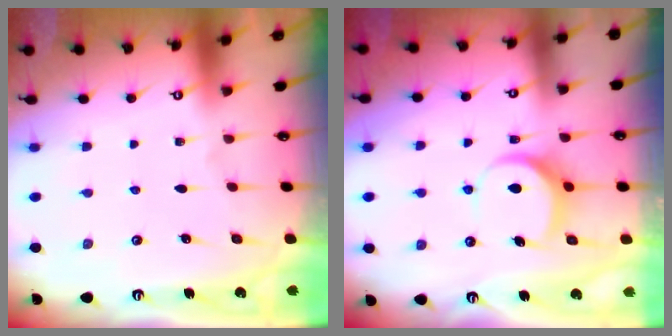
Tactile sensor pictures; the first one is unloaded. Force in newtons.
{"total": 8.2, "press": 8.2, "slide": 0.4}